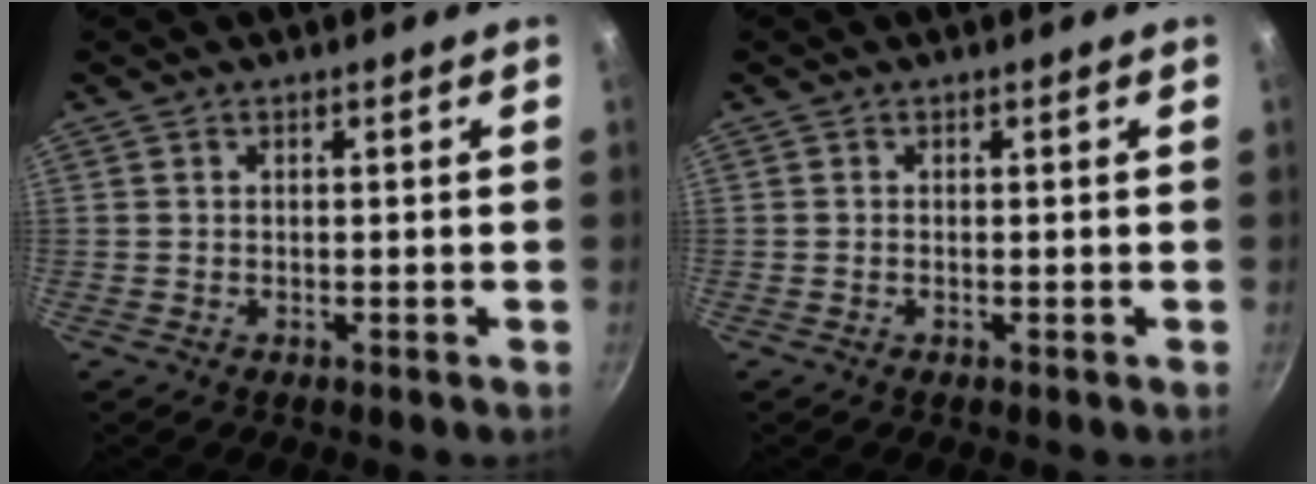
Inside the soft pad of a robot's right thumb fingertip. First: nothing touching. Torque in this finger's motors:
{"motor_torque": [-0.21, -0.07, -0.11, -0.03, -0.02]}